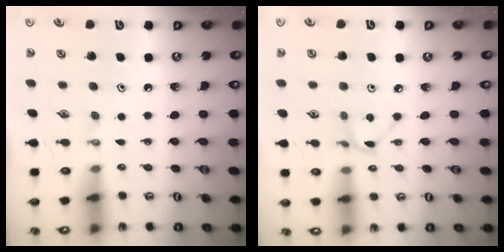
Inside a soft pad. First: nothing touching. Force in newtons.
{"total": 2.8, "press": 2.8, "slide": 0.3}